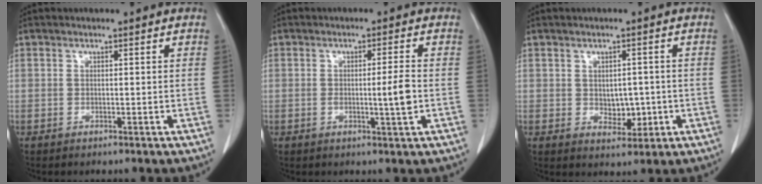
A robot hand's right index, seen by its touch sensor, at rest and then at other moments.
{"total": 4.1, "force": [-0.6, -0.2, 4.1], "torque": [-0.063, -0.004, -0.010]}
{"total": 3.9, "force": [-0.4, 2.6, 2.9], "torque": [-0.034, -0.001, 0.003]}